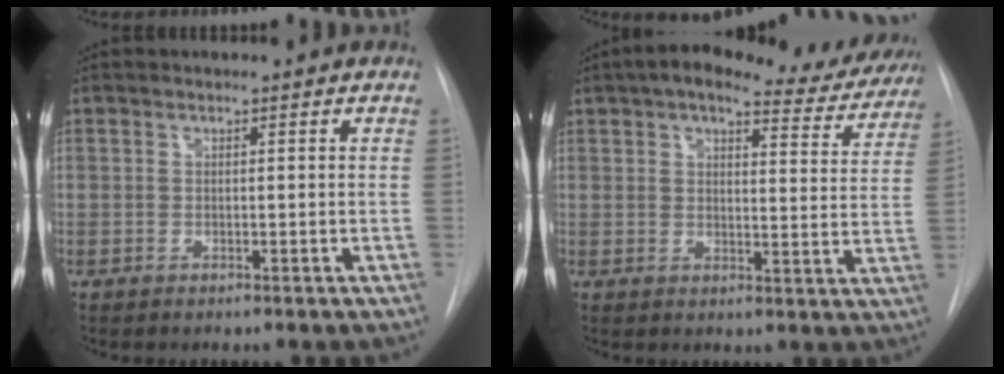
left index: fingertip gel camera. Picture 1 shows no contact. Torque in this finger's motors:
{"motor_torque": [0.80, -1.34, 0.36, 0.10]}